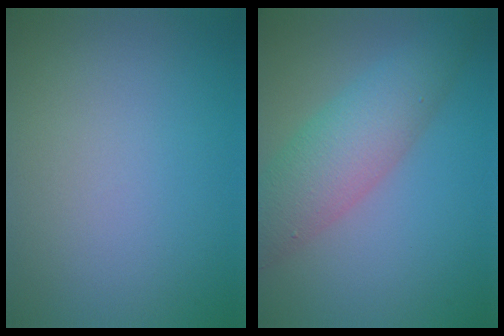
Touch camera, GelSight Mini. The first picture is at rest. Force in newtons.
{"total": 6.1, "press": 6.1, "slide": 0.3}